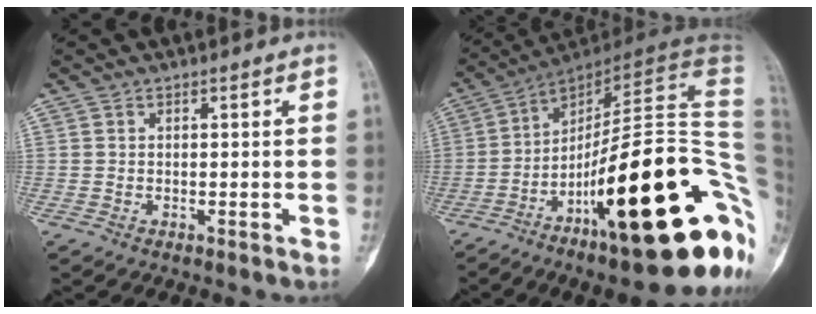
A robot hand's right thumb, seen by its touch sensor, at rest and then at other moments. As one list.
[{"total": 34.6, "force": [-10.4, 8.2, 32.0], "torque": [-0.375, 0.056, -0.158]}]